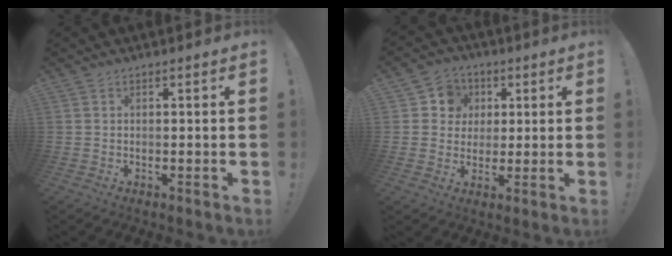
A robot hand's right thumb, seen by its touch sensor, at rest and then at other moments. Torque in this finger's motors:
{"motor_torque": [0.42, 1.23, 0.12, -0.13, -0.03]}